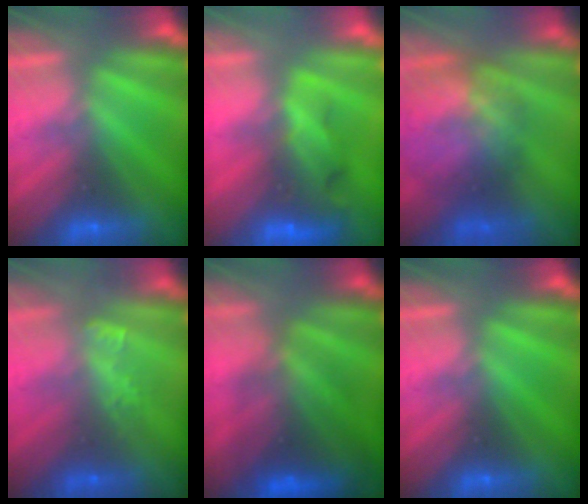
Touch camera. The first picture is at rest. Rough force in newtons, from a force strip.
{"total": 7.8}
{"total": 8.8}
{"total": 2.2}
{"total": 7.8}
{"total": 0.0}